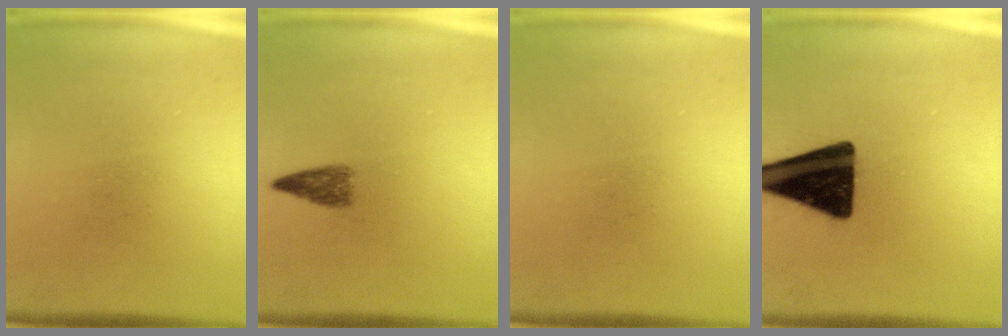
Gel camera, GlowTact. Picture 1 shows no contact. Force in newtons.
{"total": 2.5}
{"total": 0.0}
{"total": 18.5}